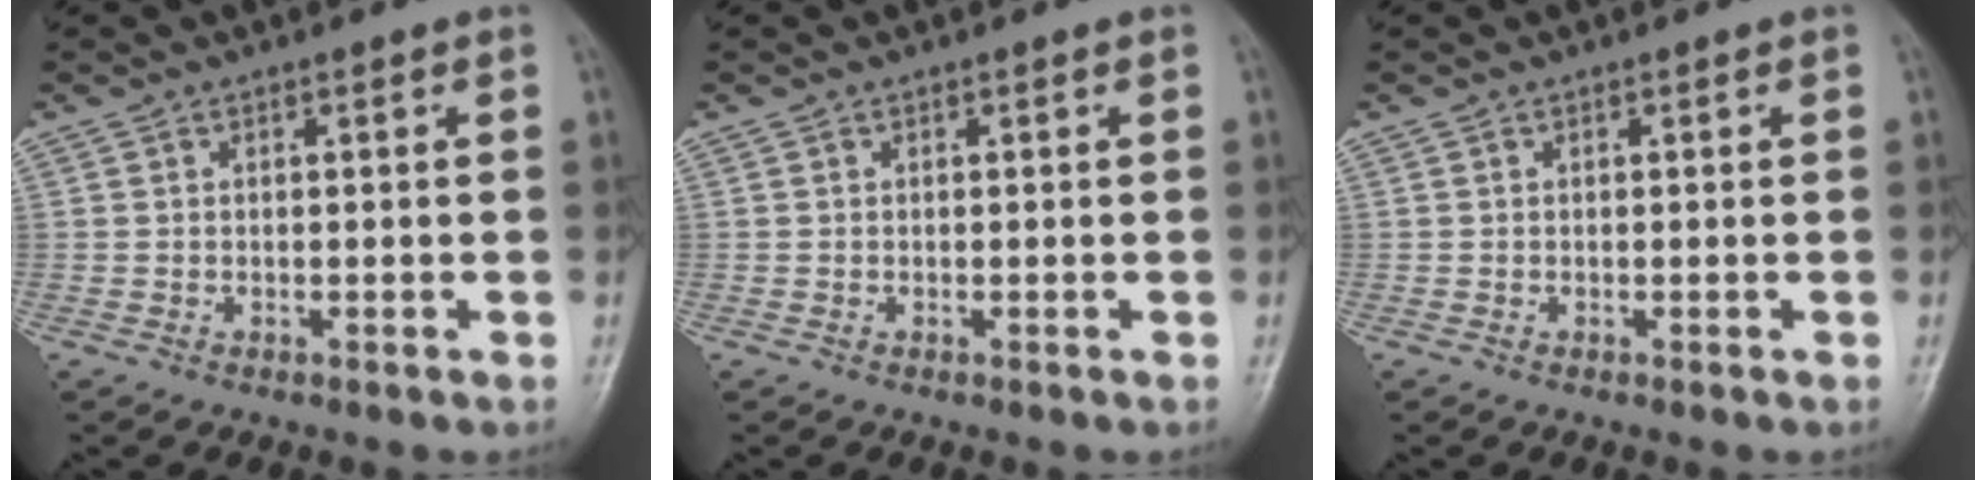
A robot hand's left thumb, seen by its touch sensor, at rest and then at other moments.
{"total": 0.0}
{"total": 0.0}